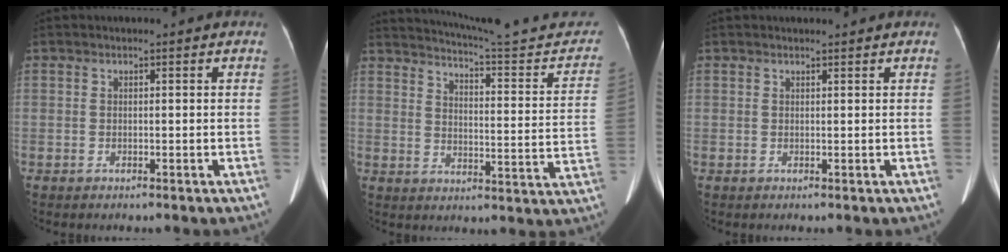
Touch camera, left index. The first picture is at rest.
{"total": 21.5, "force": [20.2, 1.6, 7.2], "torque": [-0.091, -0.061, 0.250]}
{"total": 1.3, "force": [1.3, 0.2, 0.2], "torque": [-0.008, 0.009, 0.021]}